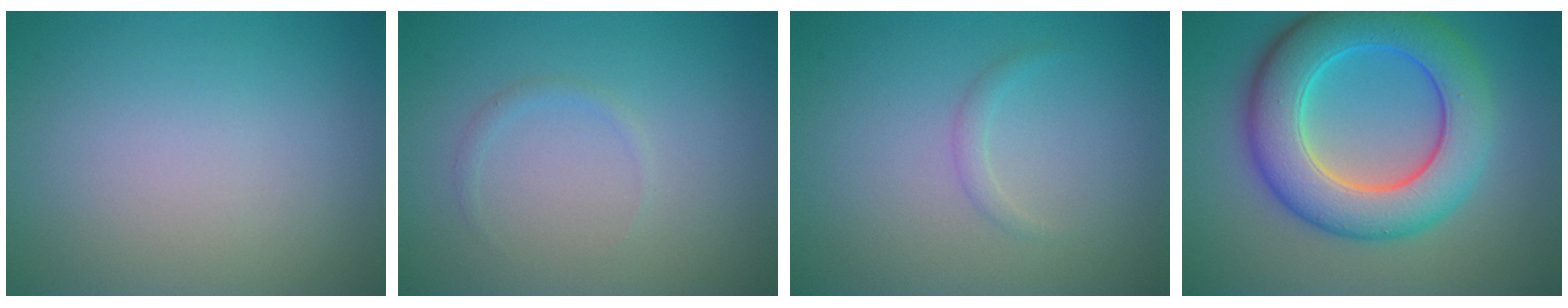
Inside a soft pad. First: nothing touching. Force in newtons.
{"total": 0.7, "press": 0.7, "slide": 0.1}
{"total": 0.8, "press": 0.8, "slide": 0.0}
{"total": 9.2, "press": 9.2, "slide": 0.1}